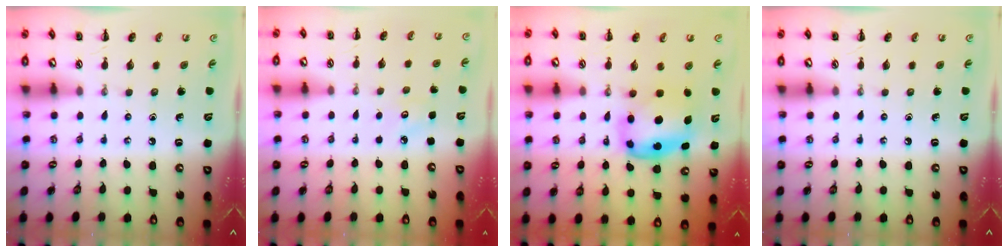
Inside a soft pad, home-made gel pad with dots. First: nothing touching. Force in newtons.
{"total": 2.7, "press": 2.6, "slide": 0.7}
{"total": 6.2, "press": 6.0, "slide": 1.5}
{"total": 0.0}